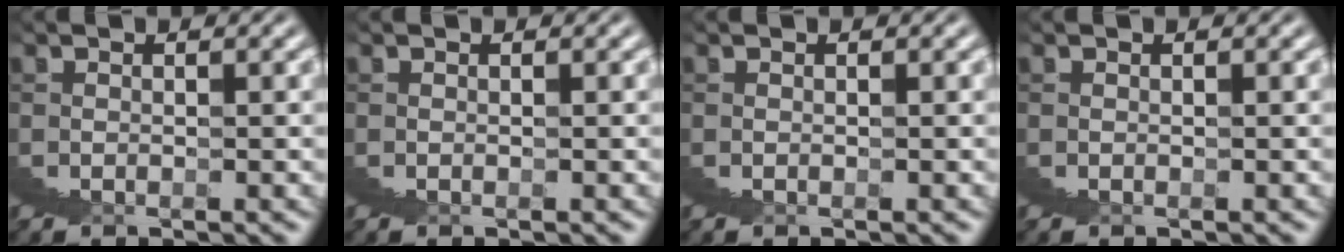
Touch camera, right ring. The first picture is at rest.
{"total": 0.0}
{"total": 0.0}
{"total": 0.0}